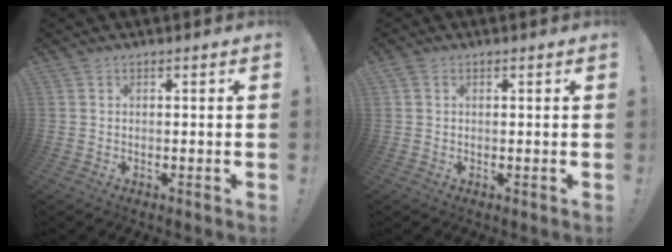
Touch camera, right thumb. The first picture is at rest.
{"total": 0.8, "force": [0.5, 0.7, 0.1], "torque": [0.003, 0.000, 0.007]}